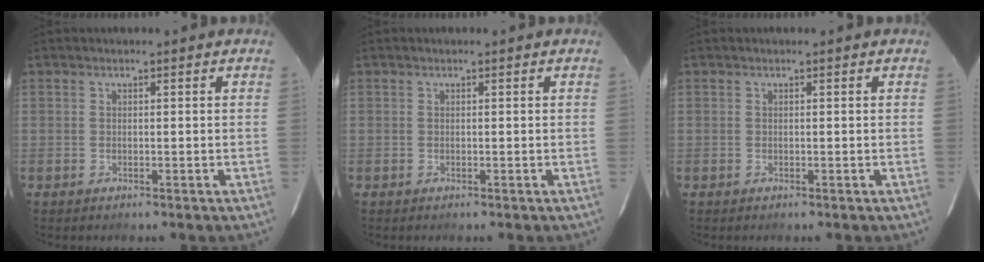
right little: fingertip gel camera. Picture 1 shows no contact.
{"total": 0.0}
{"total": 0.0}